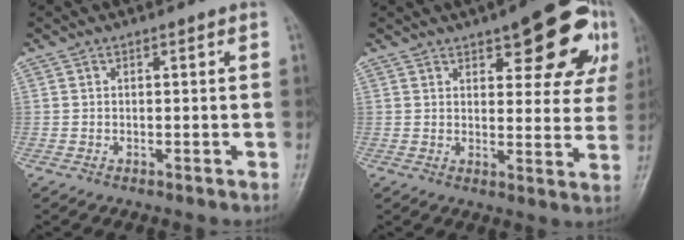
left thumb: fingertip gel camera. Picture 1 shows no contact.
{"total": 15.9, "force": [7.6, 6.2, 12.5], "torque": [-0.121, -0.016, 0.093]}